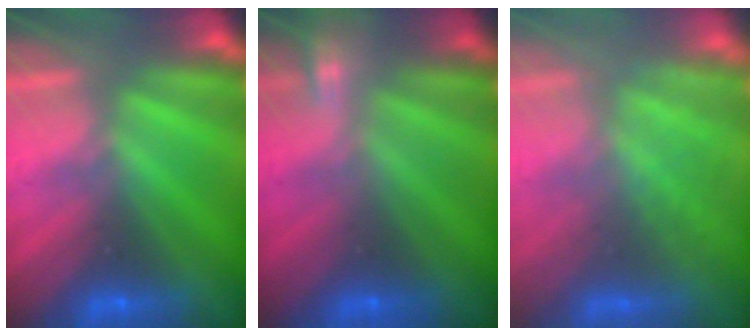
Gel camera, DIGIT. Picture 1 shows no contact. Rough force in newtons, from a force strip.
{"total": 2.1}
{"total": 2.8}